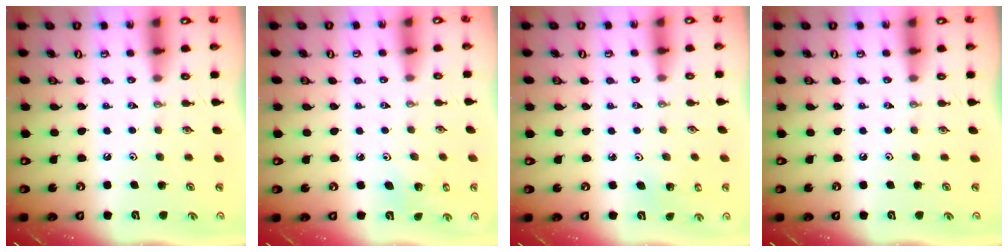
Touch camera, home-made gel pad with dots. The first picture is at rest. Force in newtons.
{"total": 3.5, "press": 3.5, "slide": 0.2}
{"total": 1.8, "press": 1.8, "slide": 0.1}
{"total": 0.0}